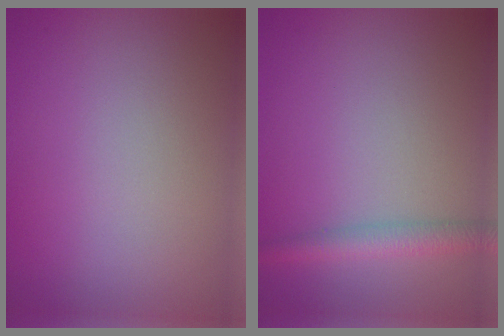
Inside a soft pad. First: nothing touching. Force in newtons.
{"total": 2.4, "press": 2.4, "slide": 0.2}